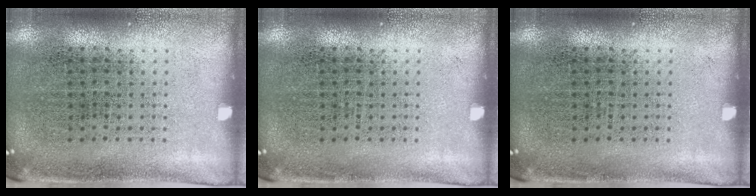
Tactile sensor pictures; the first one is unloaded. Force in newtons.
{"total": 0.0}
{"total": 0.0}